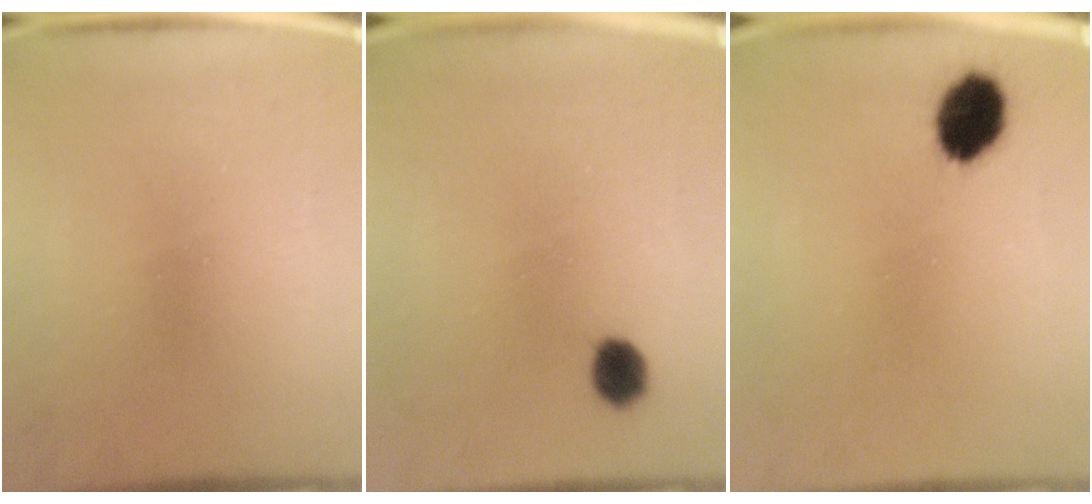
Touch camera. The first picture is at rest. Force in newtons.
{"total": 4.4}
{"total": 7.0}